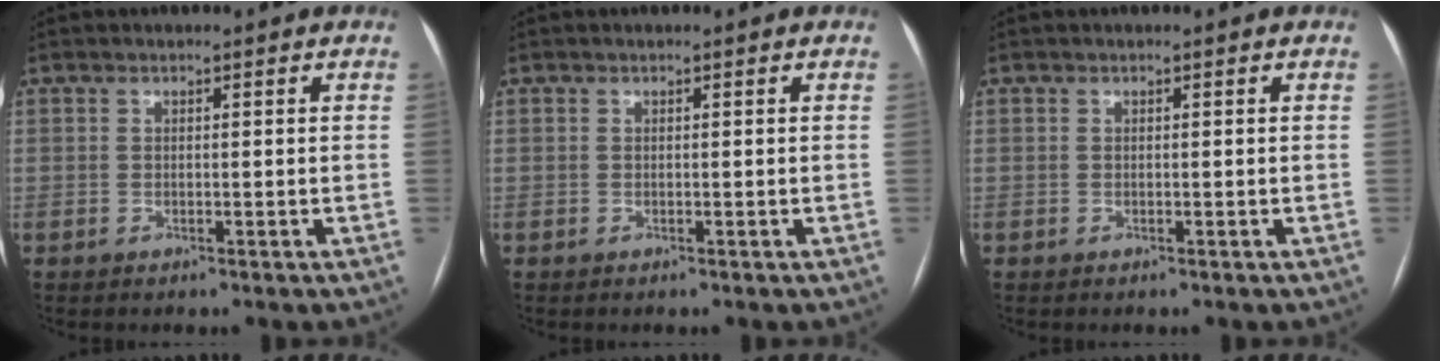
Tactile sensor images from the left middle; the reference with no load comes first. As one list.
[{"total": 0.0}, {"total": 0.0}]